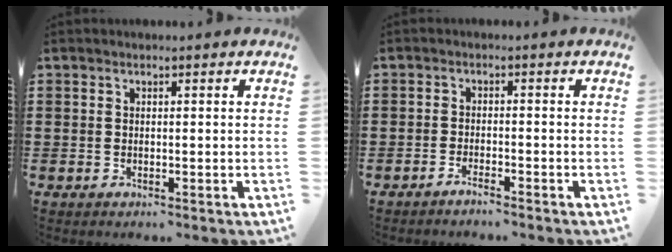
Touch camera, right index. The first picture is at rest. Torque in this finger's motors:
{"motor_torque": [1.10, 1.04, 0.11, -0.01]}